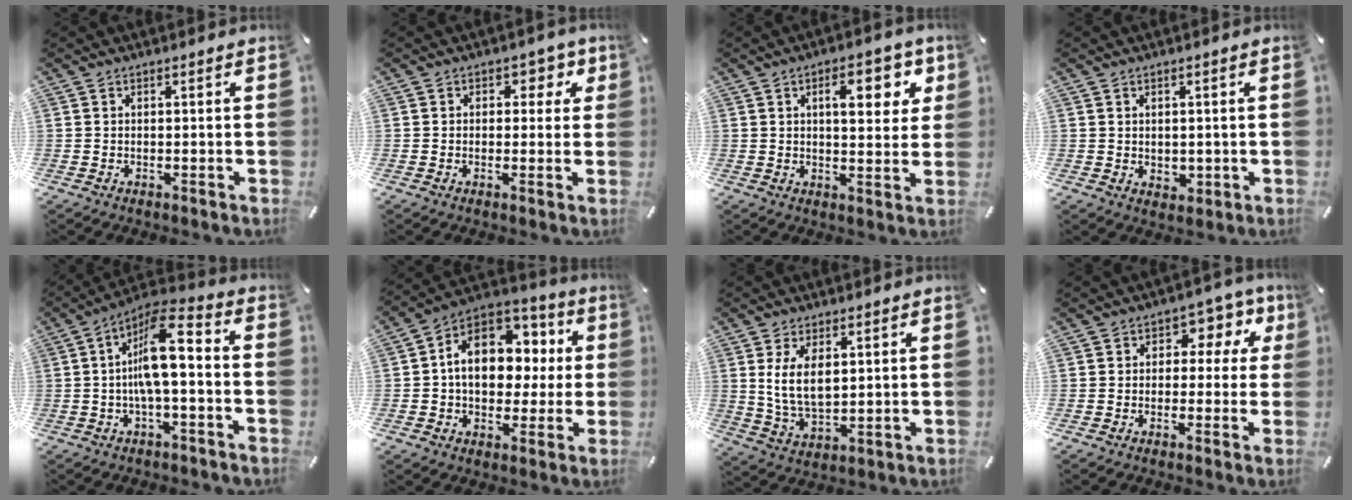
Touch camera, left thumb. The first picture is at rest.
{"total": 3.9, "force": [1.1, 3.1, 2.1], "torque": [-0.007, -0.004, 0.009]}
{"total": 10.2, "force": [4.1, 4.4, 8.2], "torque": [-0.101, -0.011, 0.059]}
{"total": 2.1, "force": [0.6, 1.9, 0.5], "torque": [0.006, -0.002, 0.007]}
{"total": 11.4, "force": [-0.1, 3.3, 10.9], "torque": [-0.212, -0.001, -0.001]}
{"total": 13.9, "force": [1.6, 10.9, 8.5], "torque": [-0.143, -0.008, 0.033]}
{"total": 8.4, "force": [2.7, 4.6, 6.5], "torque": [-0.151, -0.007, 0.043]}
{"total": 6.9, "force": [1.7, 5.3, 4.1], "torque": [-0.051, -0.002, 0.022]}